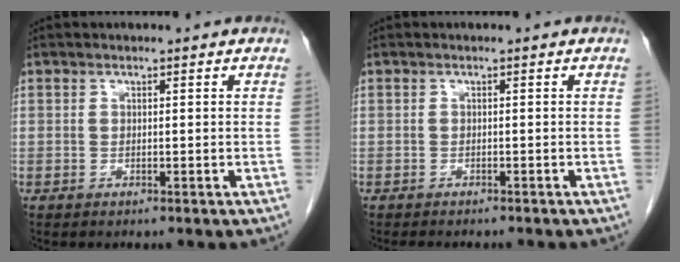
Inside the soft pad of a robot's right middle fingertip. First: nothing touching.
{"total": 4.6, "force": [-4.0, 1.1, 1.9], "torque": [-0.020, -0.004, -0.047]}